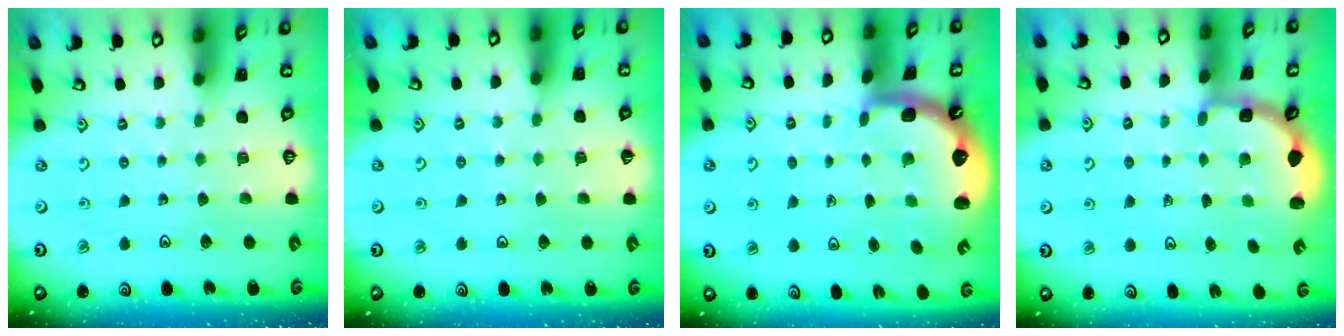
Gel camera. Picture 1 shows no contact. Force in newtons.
{"total": 2.1, "press": 2.1, "slide": 0.2}
{"total": 3.2, "press": 2.2, "slide": 2.3}
{"total": 2.7, "press": 2.3, "slide": 1.4}